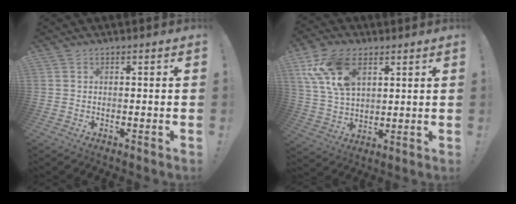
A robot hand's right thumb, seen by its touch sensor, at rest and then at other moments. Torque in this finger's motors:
{"motor_torque": [-0.11, 0.64, 0.69, 0.19, 0.25]}